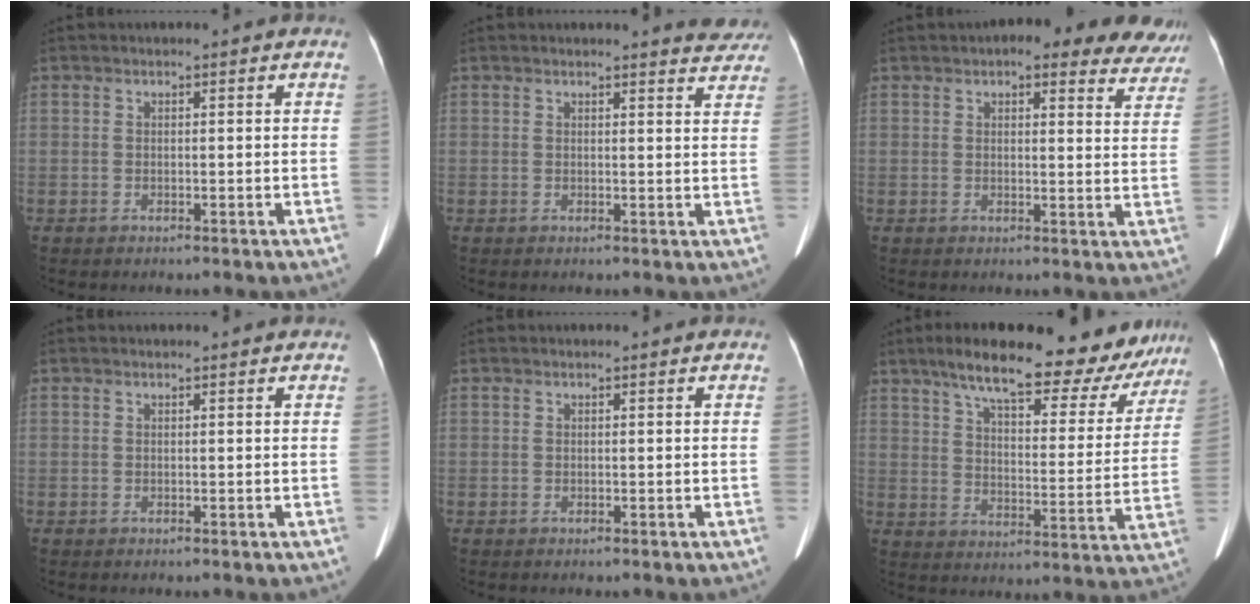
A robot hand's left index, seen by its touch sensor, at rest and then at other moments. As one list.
[{"total": 5.7, "force": [5.6, 1.0, 1.0], "torque": [0.007, -0.033, 0.032]}, {"total": 13.0, "force": [11.1, 4.1, 5.5], "torque": [-0.026, -0.013, 0.103]}, {"total": 1.3, "force": [1.2, 0.2, 0.5], "torque": [-0.005, -0.001, 0.009]}, {"total": 0.0}, {"total": 23.3, "force": [18.8, 6.8, 11.9], "torque": [-0.166, -0.001, 0.243]}]